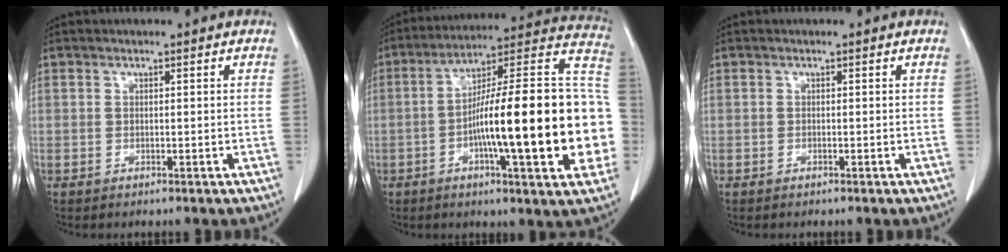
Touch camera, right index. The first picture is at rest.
{"total": 26.3, "force": [-4.2, 3.4, 25.7], "torque": [-0.303, 0.027, -0.070]}
{"total": 0.0}